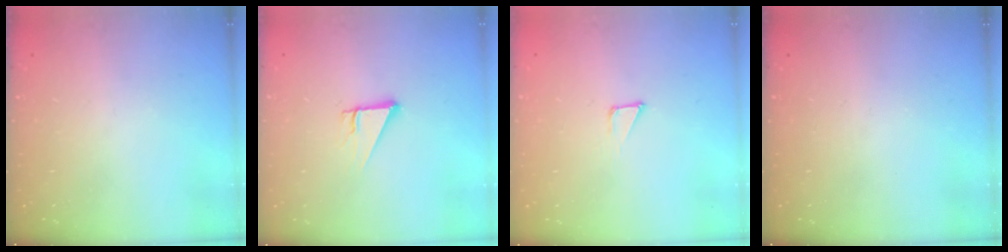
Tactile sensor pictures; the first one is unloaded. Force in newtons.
{"total": 3.8, "press": 3.8, "slide": 0.3}
{"total": 1.2, "press": 1.2, "slide": 0.0}
{"total": 0.0}